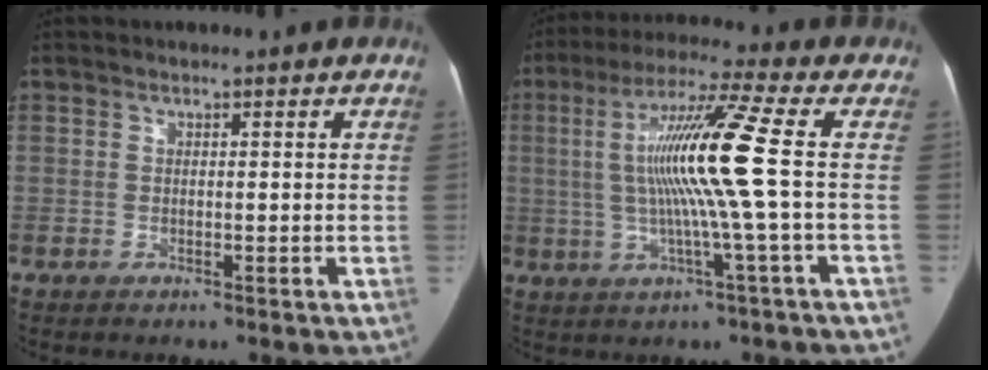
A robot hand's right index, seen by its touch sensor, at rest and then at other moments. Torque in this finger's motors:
{"motor_torque": [1.58, -0.15, 0.90, 0.21]}